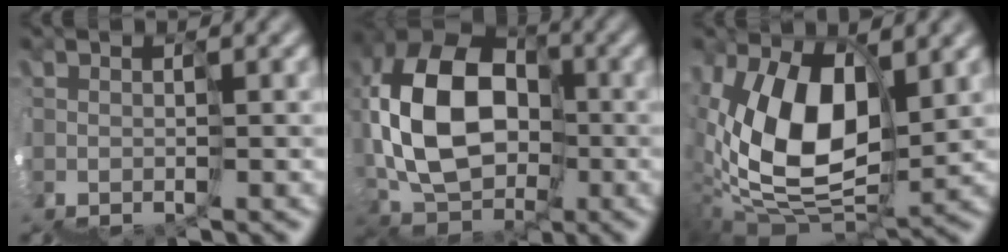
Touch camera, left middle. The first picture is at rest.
{"total": 8.9, "force": [2.0, 6.7, 5.5], "torque": [-0.119, 0.057, 0.012]}
{"total": 8.6, "force": [3.7, 4.6, 6.3], "torque": [-0.115, 0.034, 0.054]}